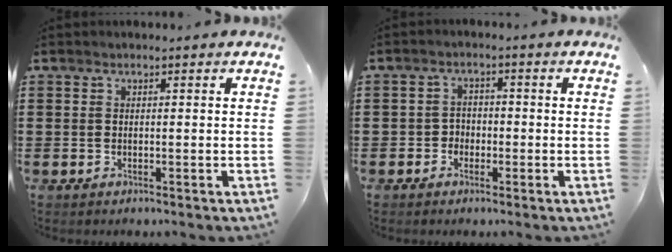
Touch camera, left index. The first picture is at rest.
{"total": 2.1, "force": [-1.1, 1.8, 0.4], "torque": [-0.016, 0.005, -0.027]}